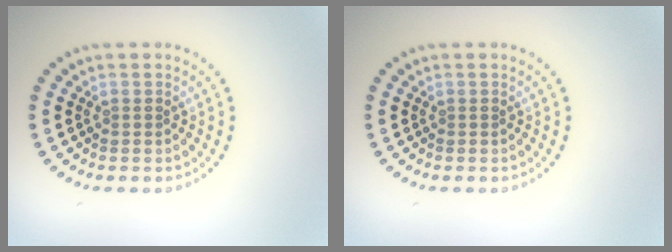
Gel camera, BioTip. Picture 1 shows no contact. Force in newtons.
{"total": 0.0}